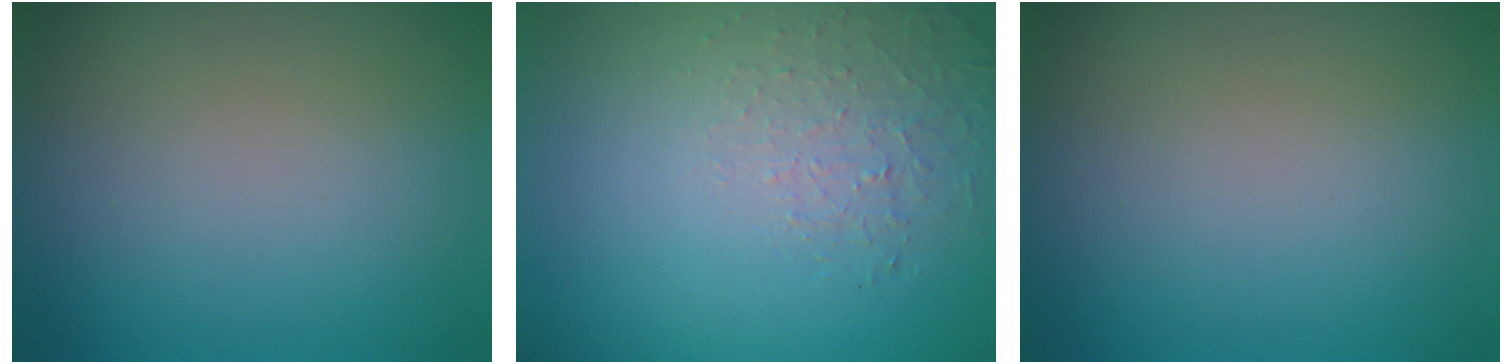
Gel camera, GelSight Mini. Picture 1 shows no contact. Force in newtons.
{"total": 1.4, "press": 0.6, "slide": 1.3}
{"total": 0.0}